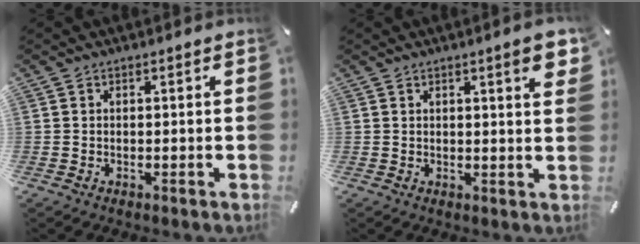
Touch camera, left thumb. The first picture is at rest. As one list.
[{"total": 5.0, "force": [2.4, 0.9, 4.3], "torque": [-0.062, -0.010, 0.035]}]